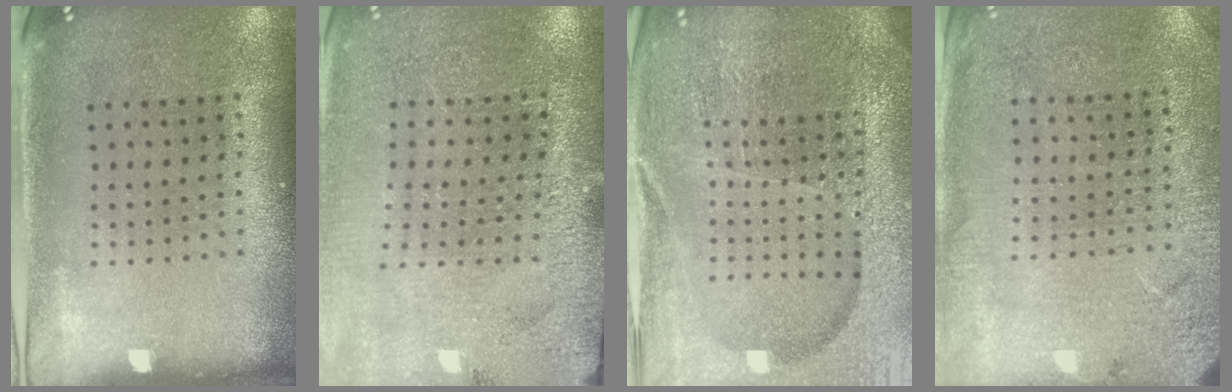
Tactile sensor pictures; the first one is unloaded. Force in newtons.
{"total": 2.8, "press": 2.8, "slide": 0.2}
{"total": 5.8, "press": 5.1, "slide": 2.7}
{"total": 2.7, "press": 2.7, "slide": 0.1}